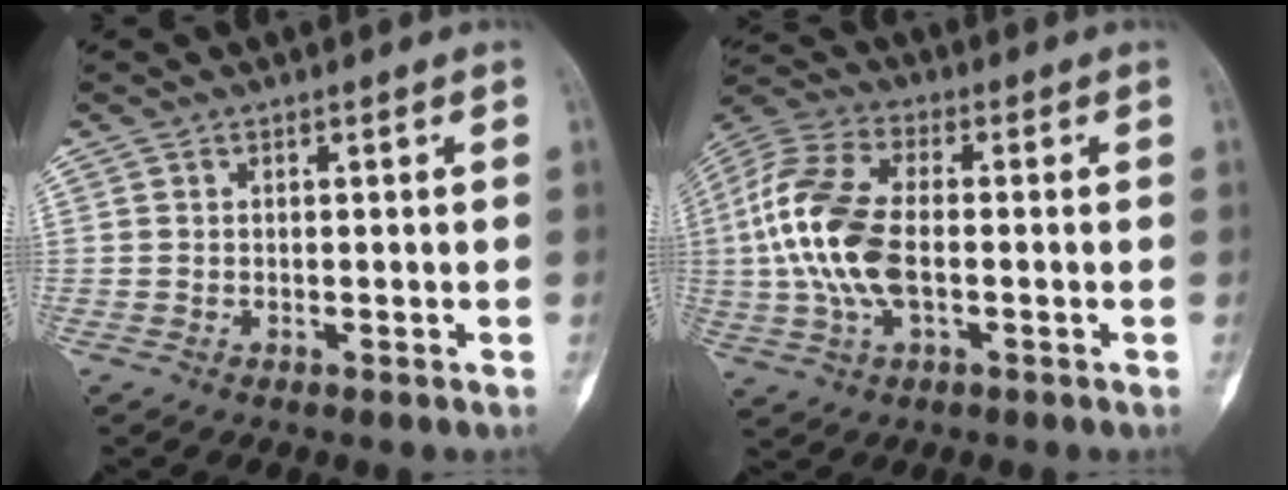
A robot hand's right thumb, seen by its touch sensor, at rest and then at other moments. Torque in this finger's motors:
{"motor_torque": [0.31, 0.29, 0.85, 0.61, 0.45]}